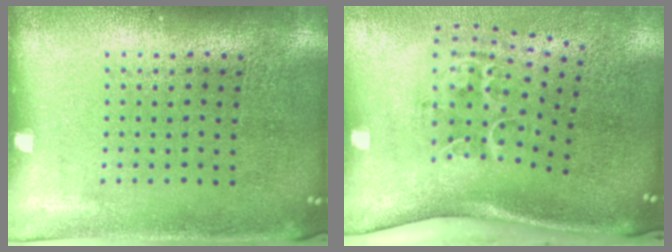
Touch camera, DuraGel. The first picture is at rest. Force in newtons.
{"total": 2.2, "press": 1.4, "slide": 1.8}